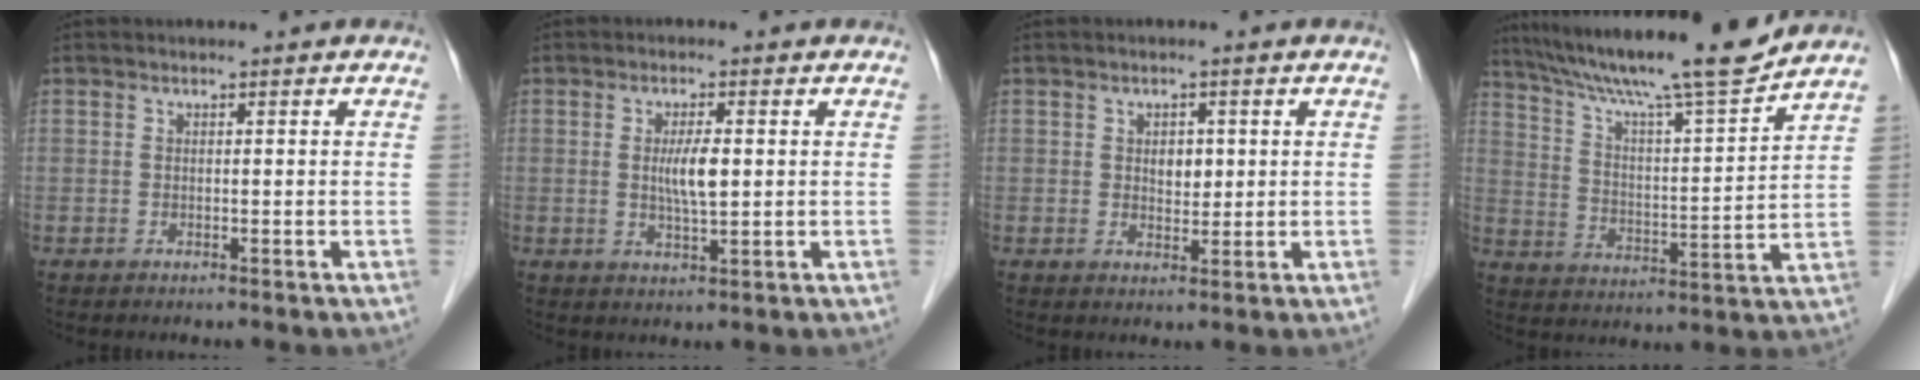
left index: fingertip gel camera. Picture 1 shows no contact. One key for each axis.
{"total": 4.2, "fx": 0.4, "fy": 0.6, "fz": 4.1, "tx": -0.076, "ty": -0.003, "tz": 0.007}
{"total": 2.7, "fx": 0.6, "fy": 1.7, "fz": 2.0, "tx": -0.031, "ty": 0.002, "tz": 0.012}
{"total": 17.7, "fx": 15.4, "fy": -0.4, "fz": 8.8, "tx": -0.151, "ty": -0.003, "tz": 0.245}